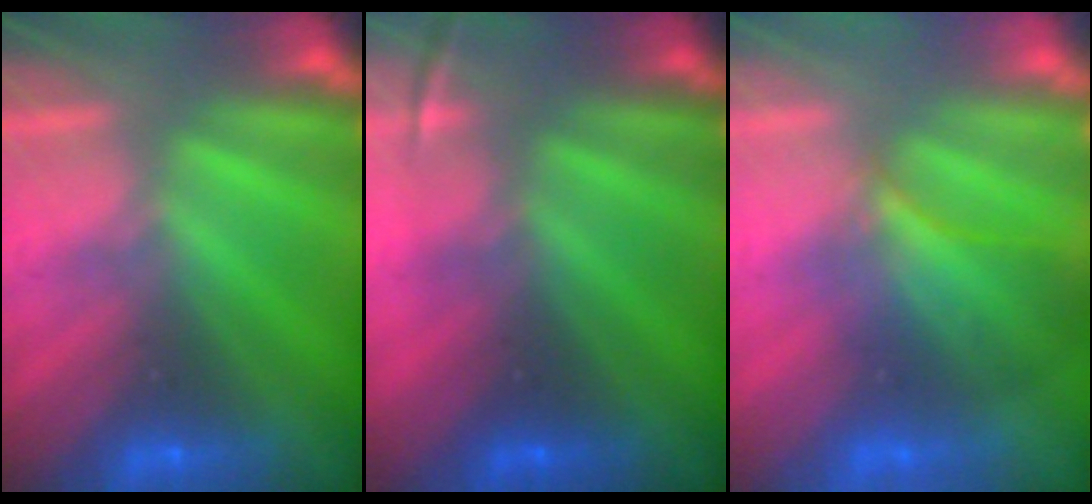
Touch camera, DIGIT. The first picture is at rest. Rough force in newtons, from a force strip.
{"total": 1.7}
{"total": 3.7}